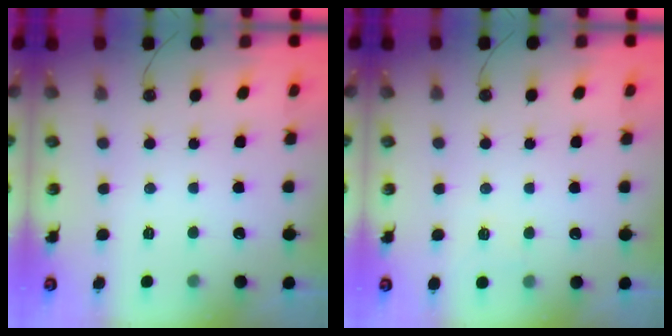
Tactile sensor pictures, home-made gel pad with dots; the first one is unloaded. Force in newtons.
{"total": 3.6, "press": 3.4, "slide": 1.3}